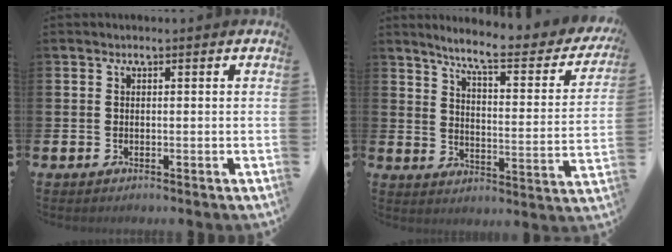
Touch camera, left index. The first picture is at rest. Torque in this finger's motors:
{"motor_torque": [0.67, -1.13, 0.45, 0.15]}